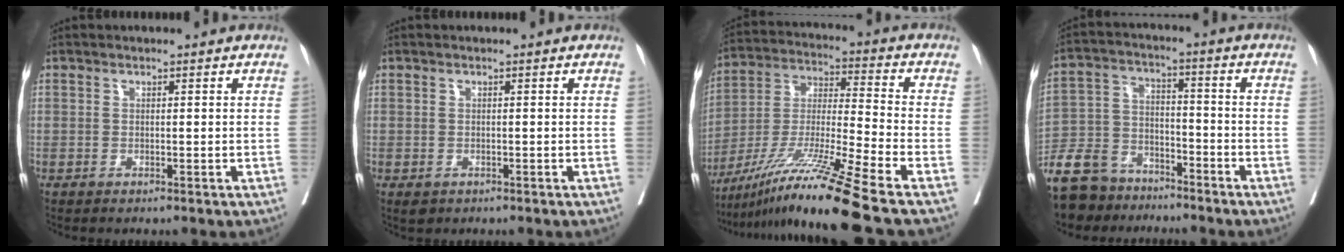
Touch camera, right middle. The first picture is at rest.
{"total": 0.9, "force": [-0.4, 0.7, 0.5], "torque": [-0.007, -0.001, 0.004]}
{"total": 18.5, "force": [-13.6, -2.6, 12.3], "torque": [-0.253, -0.036, -0.250]}
{"total": 12.9, "force": [-10.6, 6.5, 3.5], "torque": [-0.084, 0.014, -0.188]}